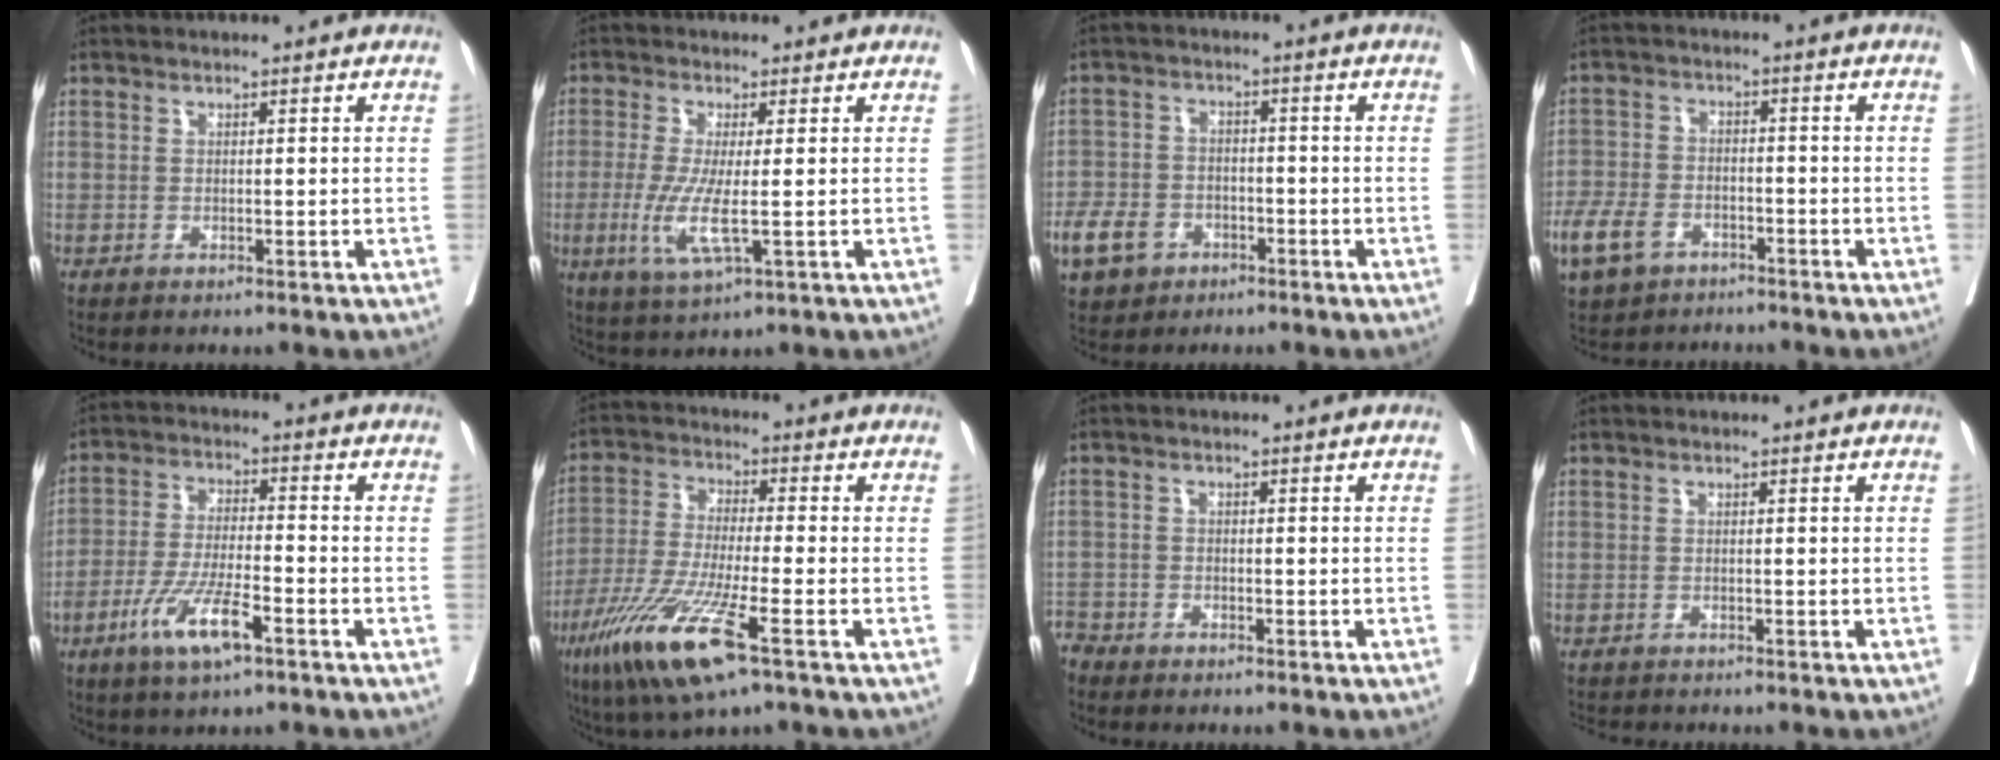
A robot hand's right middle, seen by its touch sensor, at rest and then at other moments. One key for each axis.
{"total": 6.8, "fx": -1.2, "fy": 0.7, "fz": 6.7, "tx": -0.143, "ty": -0.020, "tz": -0.024}
{"total": 7.2, "fx": -3.8, "fy": 5.4, "fz": 3.0, "tx": -0.073, "ty": 0.002, "tz": -0.062}
{"total": 8.2, "fx": -5.4, "fy": 4.8, "fz": 3.8, "tx": -0.098, "ty": -0.002, "tz": -0.097}
{"total": 8.4, "fx": -4.5, "fy": 1.5, "fz": 6.9, "tx": -0.140, "ty": -0.009, "tz": -0.084}
{"total": 13.3, "fx": -6.8, "fy": 0.9, "fz": 11.4, "tx": -0.236, "ty": -0.034, "tz": -0.126}
{"total": 2.8, "fx": -2.6, "fy": 1.1, "fz": -0.6, "tx": 0.008, "ty": 0.000, "tz": -0.054}
{"total": 4.2, "fx": -3.9, "fy": 0.5, "fz": 1.3, "tx": -0.022, "ty": -0.009, "tz": -0.062}